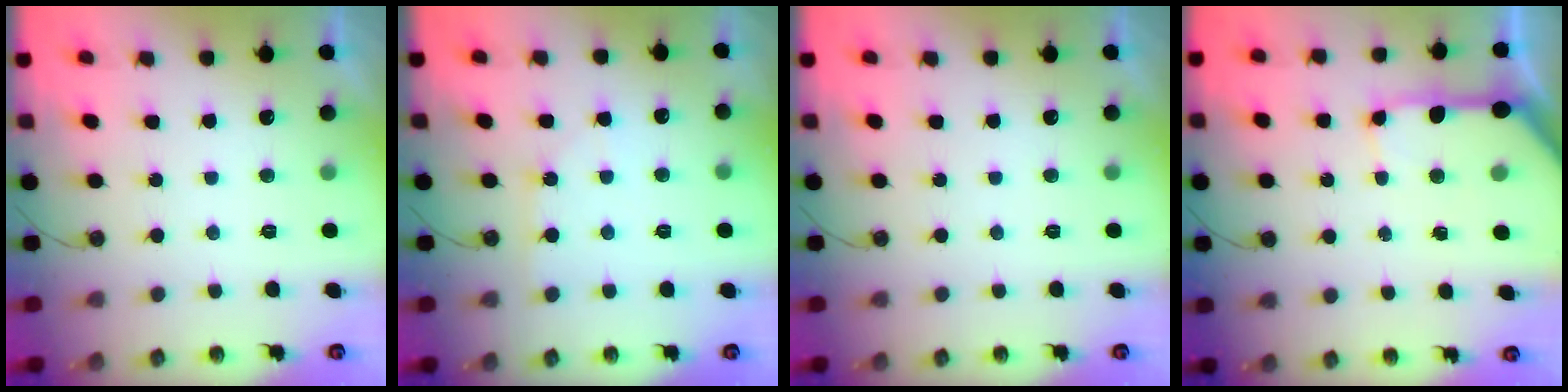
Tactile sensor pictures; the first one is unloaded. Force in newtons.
{"total": 3.7, "press": 3.7, "slide": 0.5}
{"total": 0.0}
{"total": 11.9, "press": 11.8, "slide": 1.5}